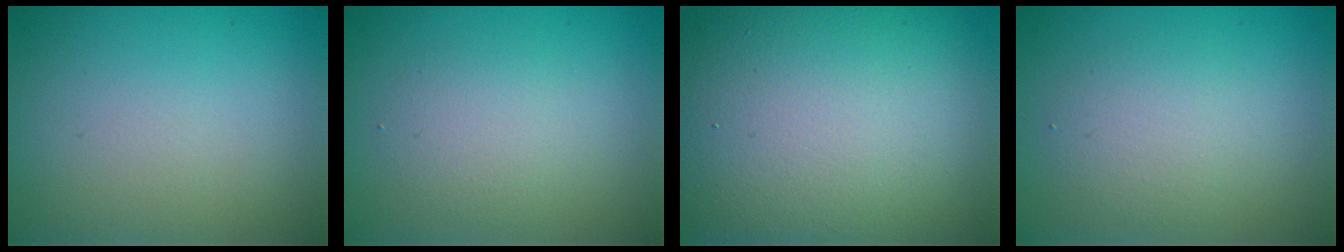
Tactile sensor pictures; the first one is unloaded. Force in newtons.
{"total": 2.3, "press": 2.3, "slide": 0.1}
{"total": 14.9, "press": 14.9, "slide": 0.8}
{"total": 2.6, "press": 2.6, "slide": 0.2}